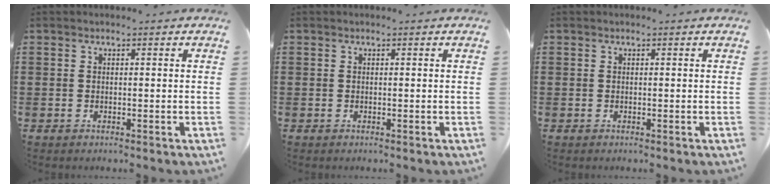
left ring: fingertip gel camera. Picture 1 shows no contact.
{"total": 0.0}
{"total": 0.0}